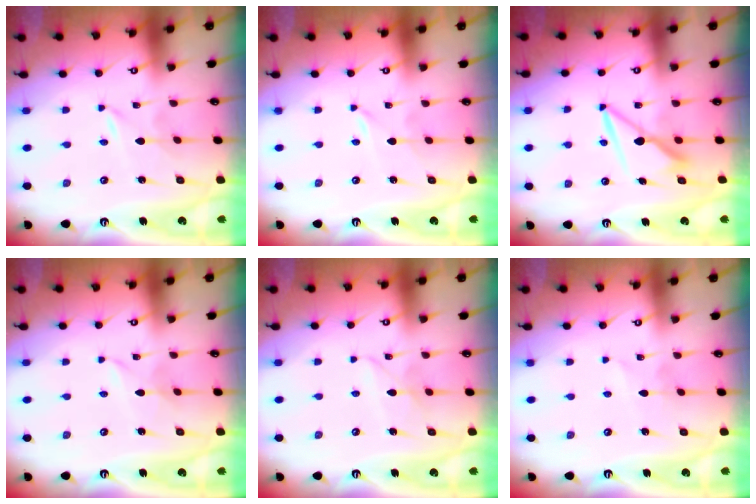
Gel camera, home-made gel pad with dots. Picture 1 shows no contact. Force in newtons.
{"total": 0.0}
{"total": 8.0, "press": 7.9, "slide": 0.8}
{"total": 1.3, "press": 1.3, "slide": 0.1}
{"total": 4.7, "press": 4.7, "slide": 0.4}
{"total": 2.7, "press": 2.7, "slide": 0.2}